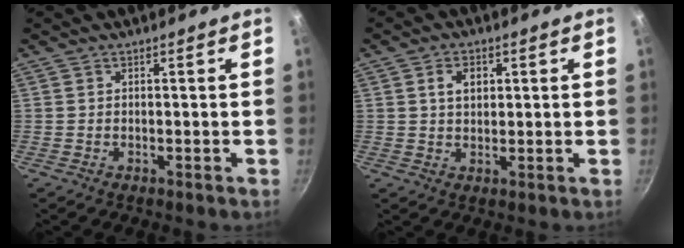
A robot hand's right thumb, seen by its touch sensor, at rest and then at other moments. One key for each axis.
{"total": 4.2, "fx": 1.3, "fy": 2.9, "fz": 2.7, "tx": -0.031, "ty": -0.001, "tz": 0.023}